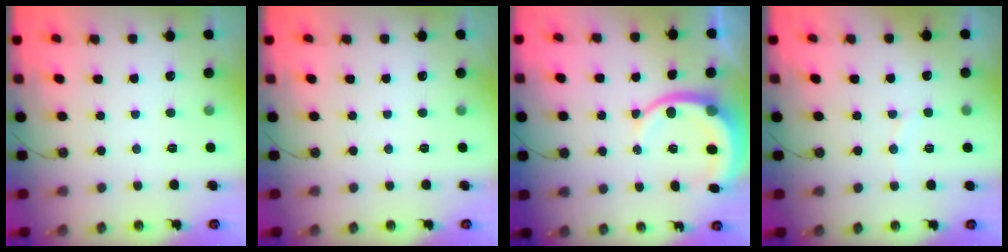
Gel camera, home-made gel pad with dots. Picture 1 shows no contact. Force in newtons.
{"total": 0.0}
{"total": 10.3, "press": 10.2, "slide": 1.2}
{"total": 4.5, "press": 4.3, "slide": 1.4}